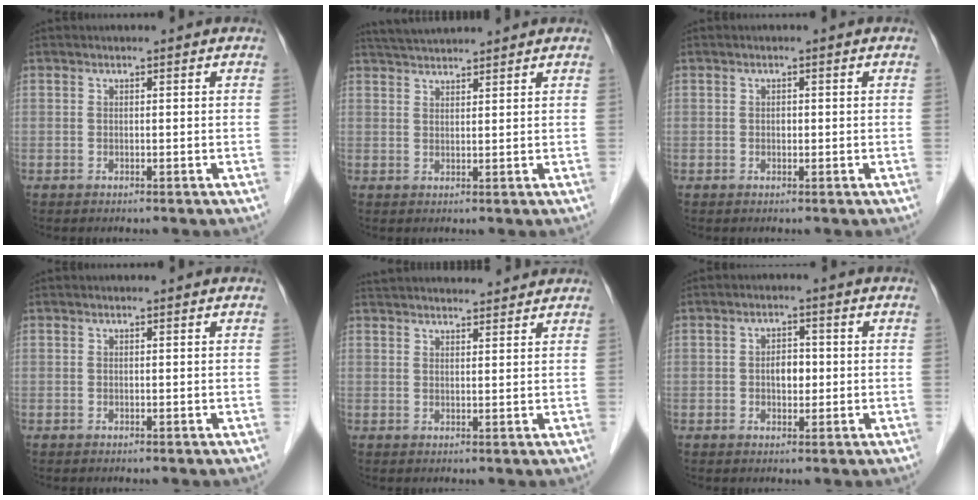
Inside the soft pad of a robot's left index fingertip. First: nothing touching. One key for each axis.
{"total": 5.8, "fx": 5.5, "fy": -0.1, "fz": 1.8, "tx": -0.035, "ty": 0.035, "tz": 0.095}
{"total": 0.8, "fx": 0.0, "fy": 0.6, "fz": 0.5, "tx": -0.008, "ty": 0.002, "tz": -0.001}
{"total": 0.0}
{"total": 13.2, "fx": 12.4, "fy": 1.8, "fz": 3.9, "tx": -0.061, "ty": 0.041, "tz": 0.179}
{"total": 3.0, "fx": -0.2, "fy": 1.8, "fz": 2.3, "tx": -0.038, "ty": 0.007, "tz": -0.001}